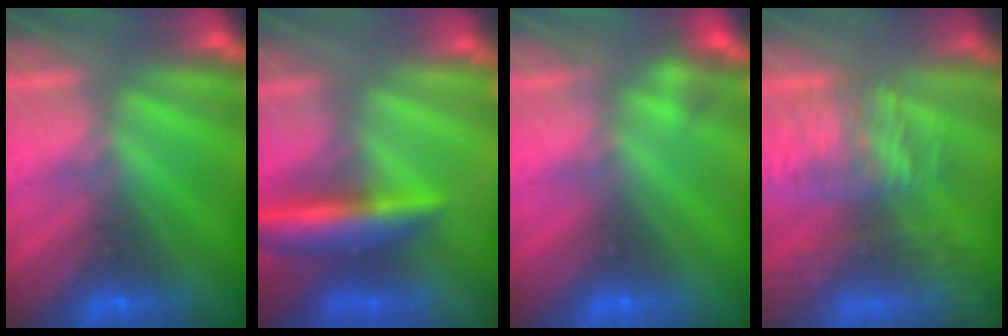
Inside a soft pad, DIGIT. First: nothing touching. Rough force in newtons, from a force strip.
{"total": 5.8}
{"total": 2.1}
{"total": 8.9}